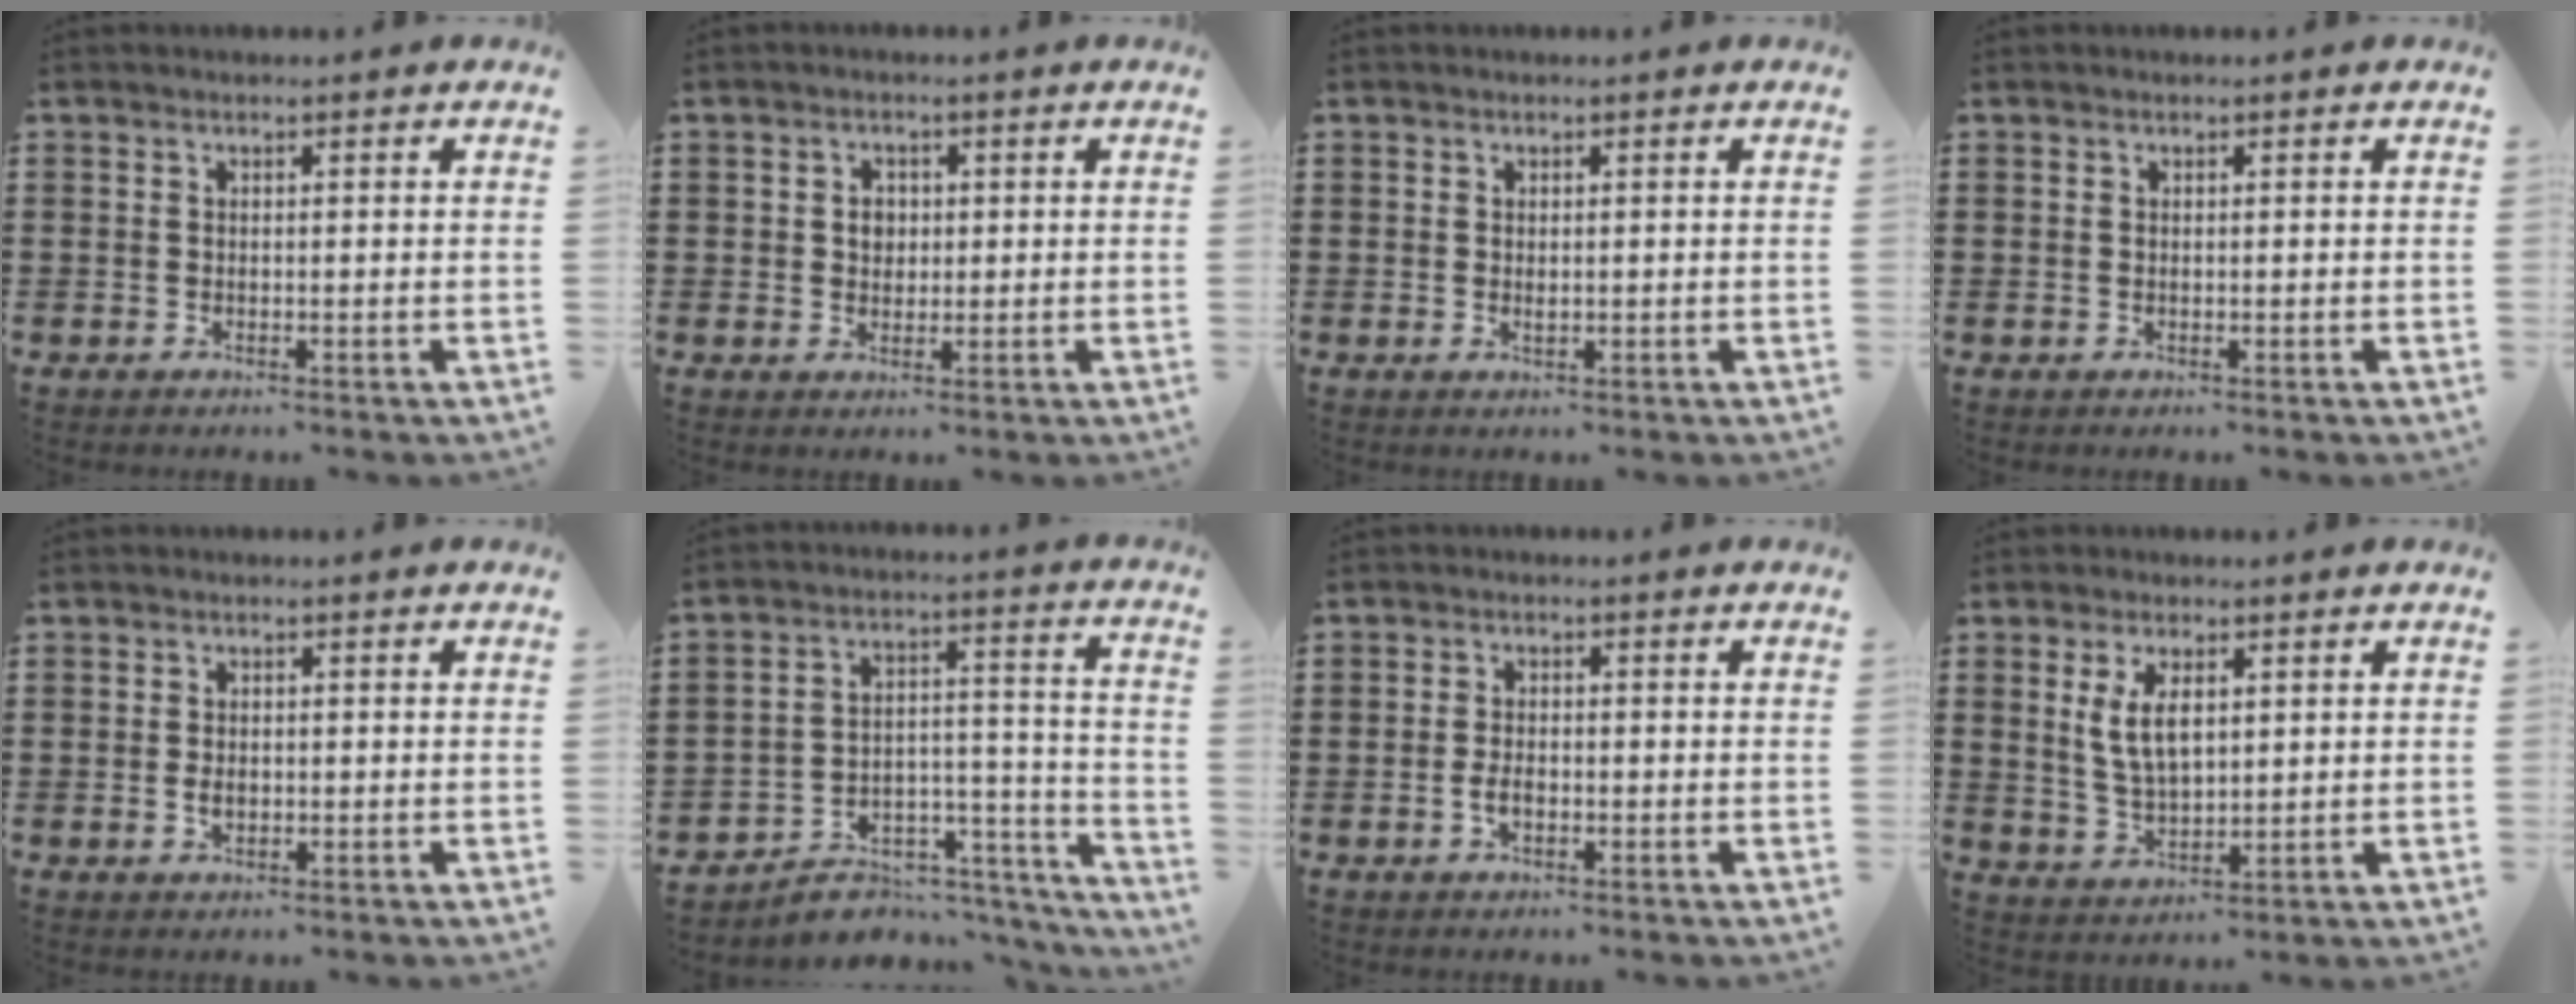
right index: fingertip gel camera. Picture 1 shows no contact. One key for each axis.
{"total": 2.3, "fx": 0.2, "fy": 1.9, "fz": 1.2, "tx": -0.029, "ty": 0.010, "tz": 0.002}
{"total": 0.8, "fx": 0.1, "fy": 0.4, "fz": 0.7, "tx": -0.013, "ty": 0.002, "tz": 0.001}
{"total": 0.0}
{"total": 1.8, "fx": -0.2, "fy": 1.1, "fz": 1.4, "tx": -0.027, "ty": 0.005, "tz": -0.006}
{"total": 6.1, "fx": -5.0, "fy": 3.1, "fz": 1.5, "tx": -0.027, "ty": 0.011, "tz": -0.093}
{"total": 2.4, "fx": -0.7, "fy": 1.3, "fz": 2.0, "tx": -0.046, "ty": 0.000, "tz": -0.015}
{"total": 5.8, "fx": 1.5, "fy": 2.8, "fz": 4.9, "tx": -0.103, "ty": 0.007, "tz": 0.027}